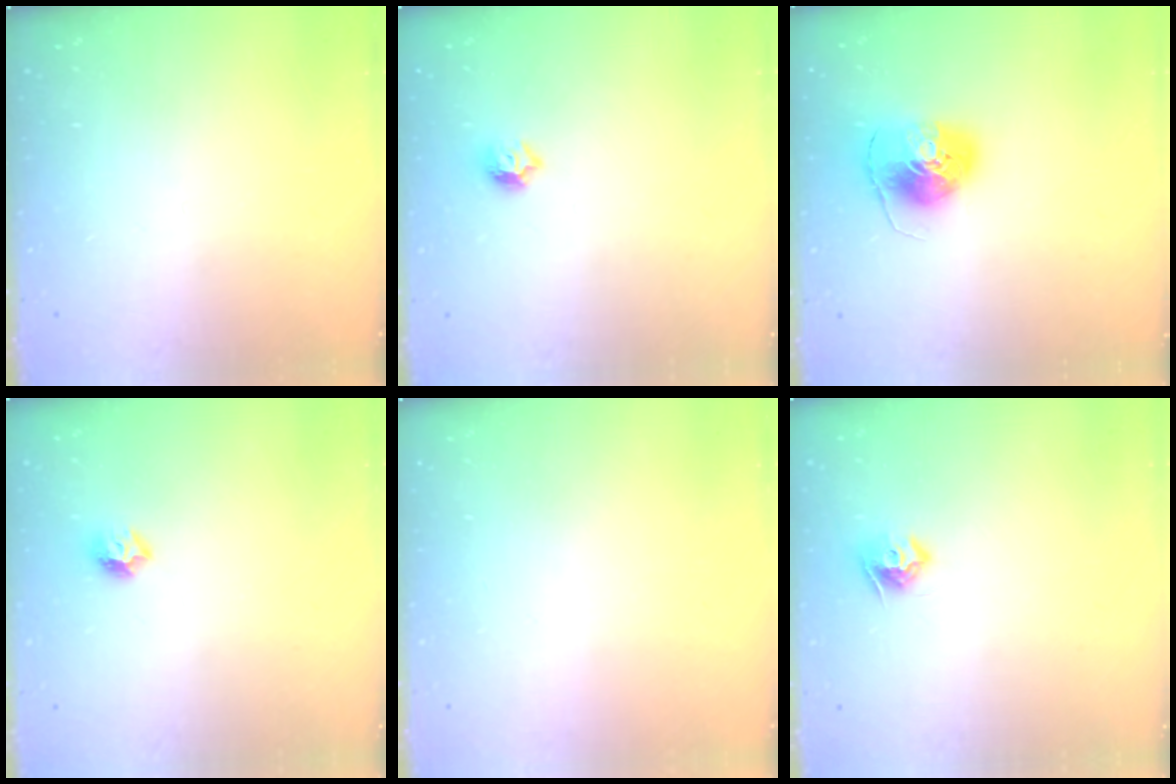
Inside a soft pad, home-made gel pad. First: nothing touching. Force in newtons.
{"total": 6.5, "press": 6.5, "slide": 0.7}
{"total": 8.1, "press": 8.1, "slide": 0.6}
{"total": 6.7, "press": 6.7, "slide": 0.8}
{"total": 0.0}
{"total": 8.2, "press": 8.2, "slide": 0.1}